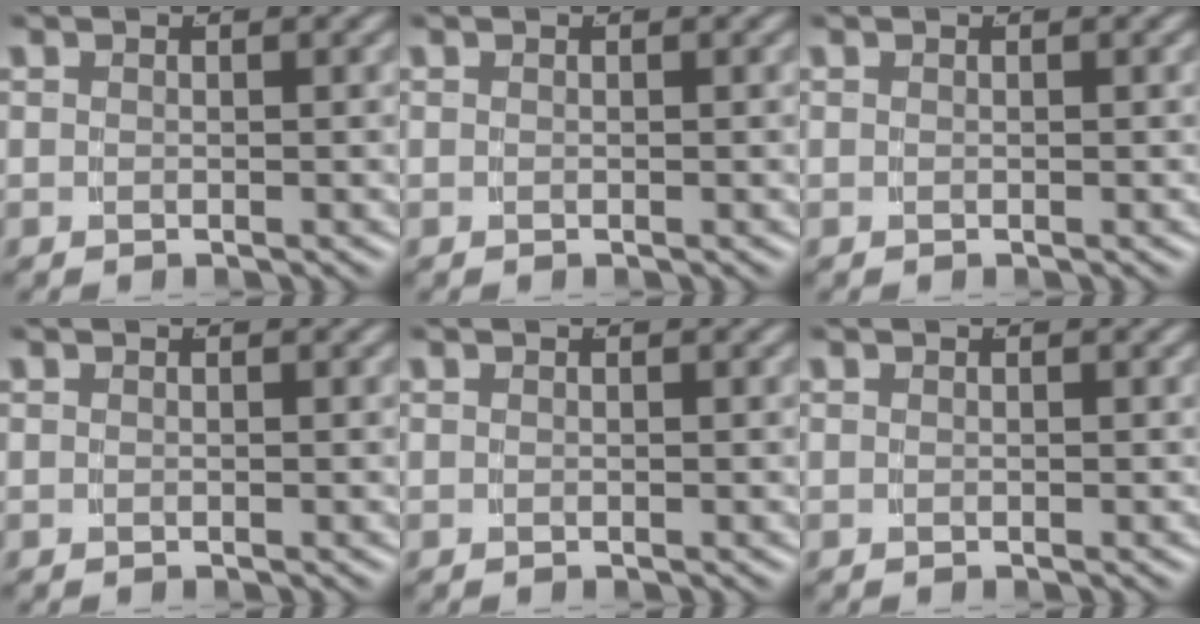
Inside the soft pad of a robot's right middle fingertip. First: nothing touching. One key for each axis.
{"total": 0.0}
{"total": 0.0}
{"total": 0.0}
{"total": 0.0}
{"total": 0.0}